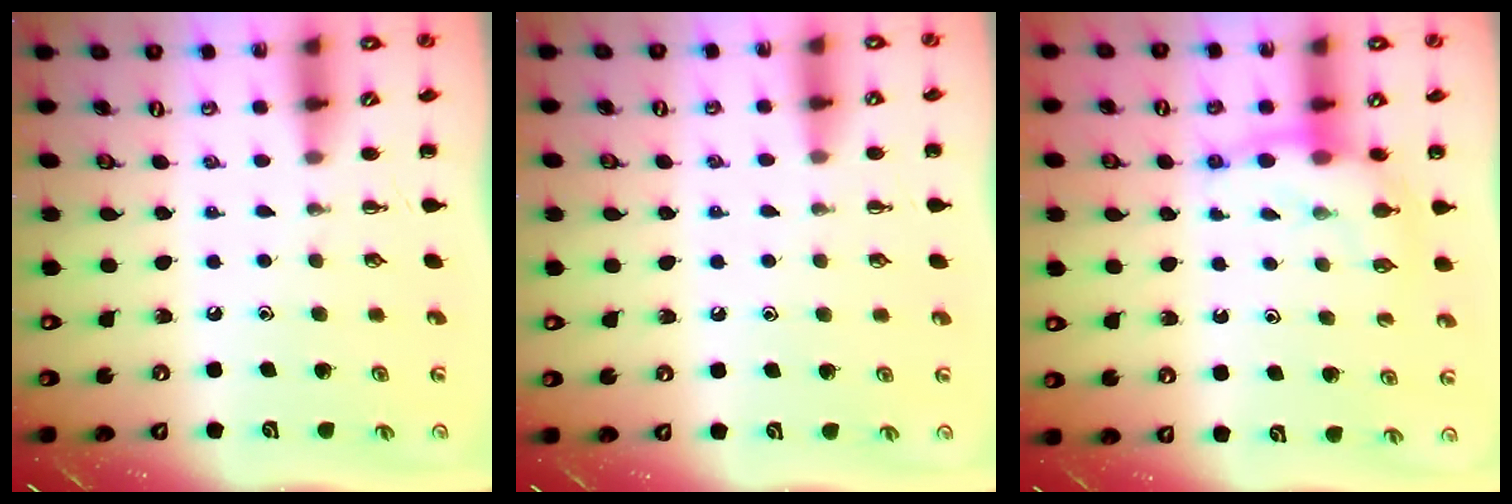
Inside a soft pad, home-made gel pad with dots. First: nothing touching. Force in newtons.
{"total": 6.2, "press": 6.0, "slide": 1.9}
{"total": 10.2, "press": 10.1, "slide": 1.6}